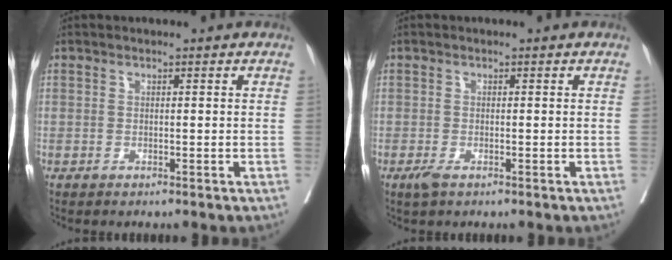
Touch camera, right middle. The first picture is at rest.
{"total": 1.4, "force": [-0.9, 0.4, 1.1], "torque": [-0.026, -0.005, -0.015]}